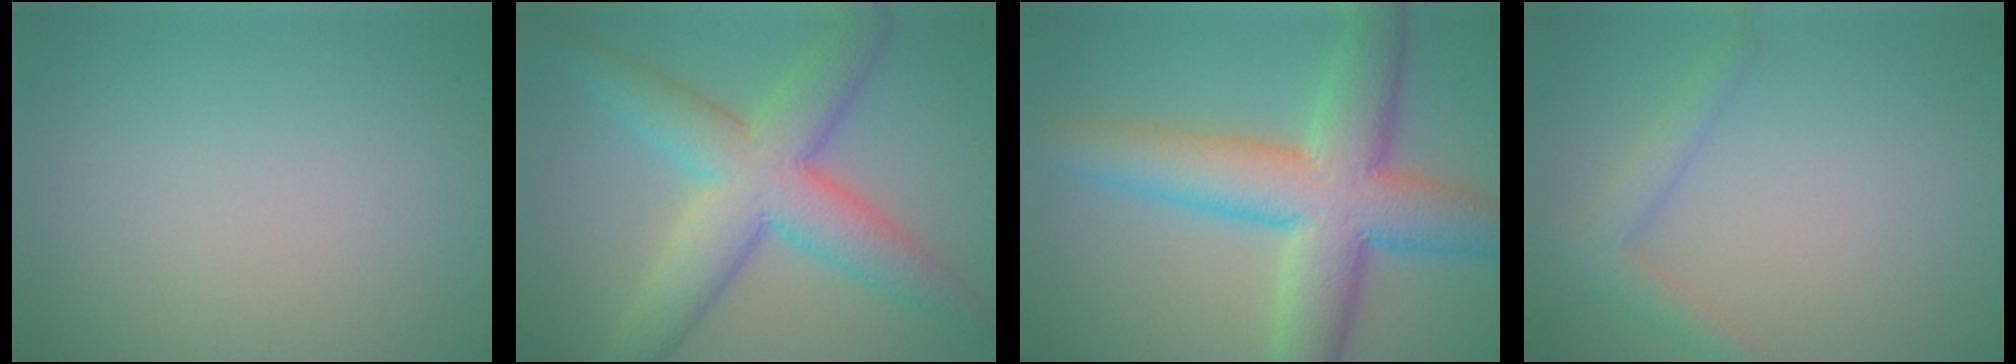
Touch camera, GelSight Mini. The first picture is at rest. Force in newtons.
{"total": 8.3, "press": 8.3, "slide": 0.1}
{"total": 10.2, "press": 10.2, "slide": 0.3}
{"total": 2.3, "press": 2.3, "slide": 0.3}